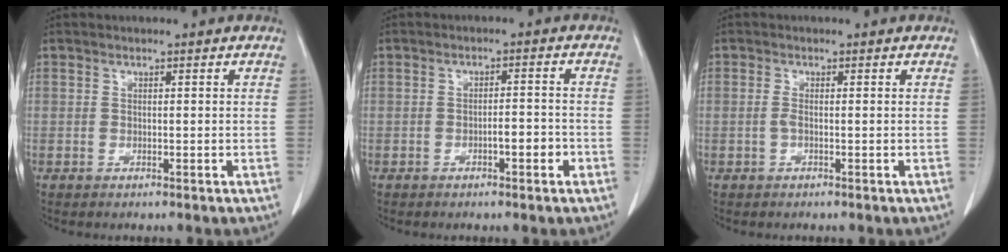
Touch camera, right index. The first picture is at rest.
{"total": 3.0, "force": [-1.4, 0.7, 2.6], "torque": [-0.039, 0.003, -0.021]}
{"total": 1.0, "force": [-0.2, 0.0, 1.0], "torque": [-0.021, 0.000, -0.006]}